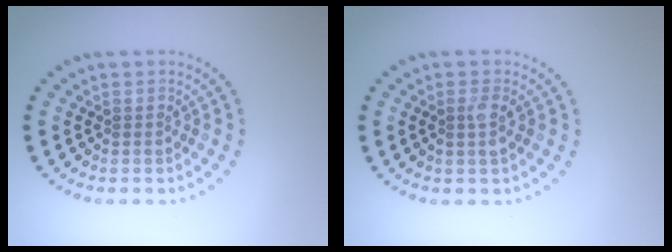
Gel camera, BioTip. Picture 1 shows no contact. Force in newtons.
{"total": 1.4, "press": 1.3, "slide": 0.7}